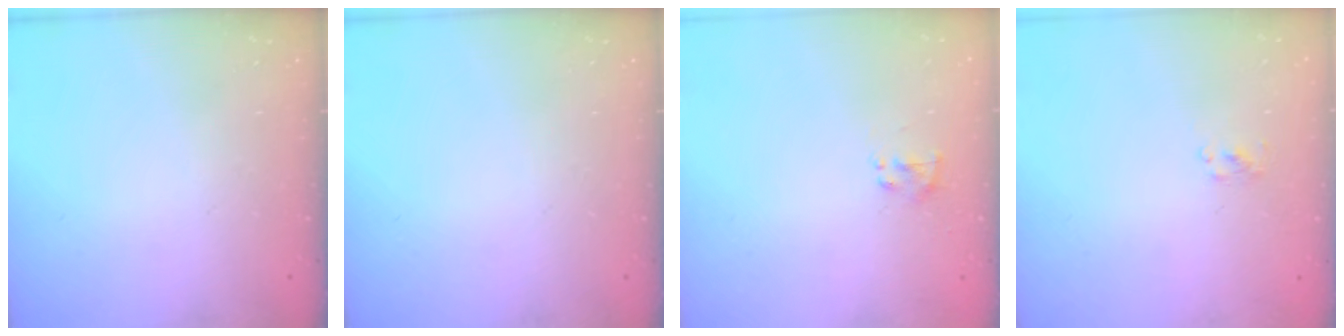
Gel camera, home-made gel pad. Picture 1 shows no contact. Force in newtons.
{"total": 0.0}
{"total": 1.4, "press": 1.2, "slide": 0.6}
{"total": 1.8, "press": 1.6, "slide": 0.8}